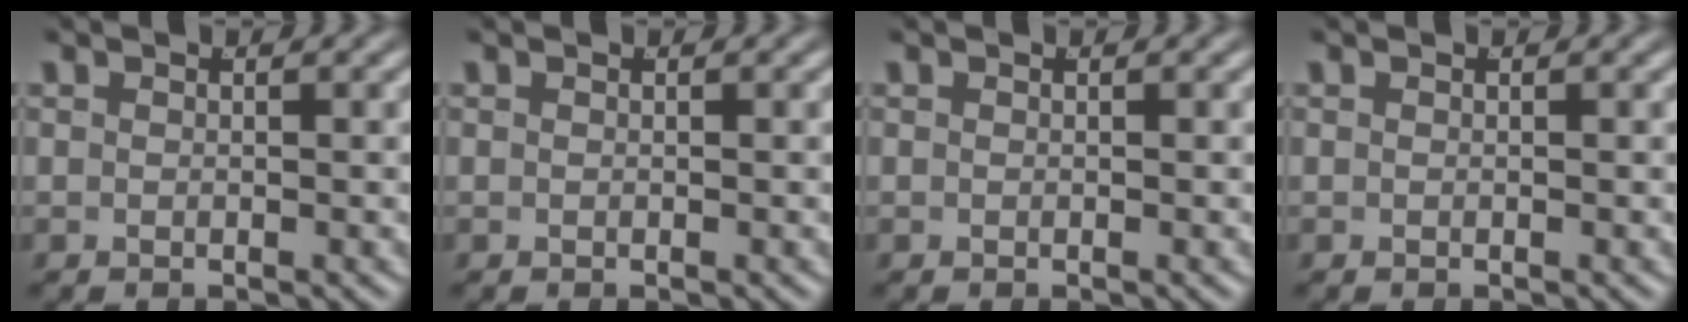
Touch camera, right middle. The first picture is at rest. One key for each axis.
{"total": 0.0}
{"total": 0.0}
{"total": 0.0}